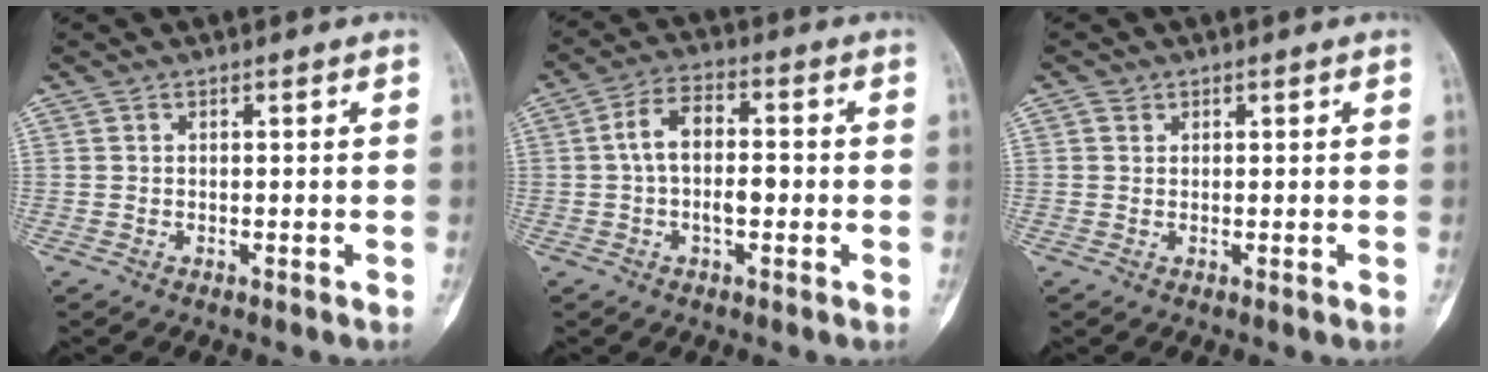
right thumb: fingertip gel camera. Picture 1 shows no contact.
{"total": 8.0, "force": [-0.3, 4.2, 6.8], "torque": [-0.125, 0.025, -0.014]}
{"total": 1.1, "force": [0.5, 0.9, 0.2], "torque": [0.004, -0.001, 0.006]}